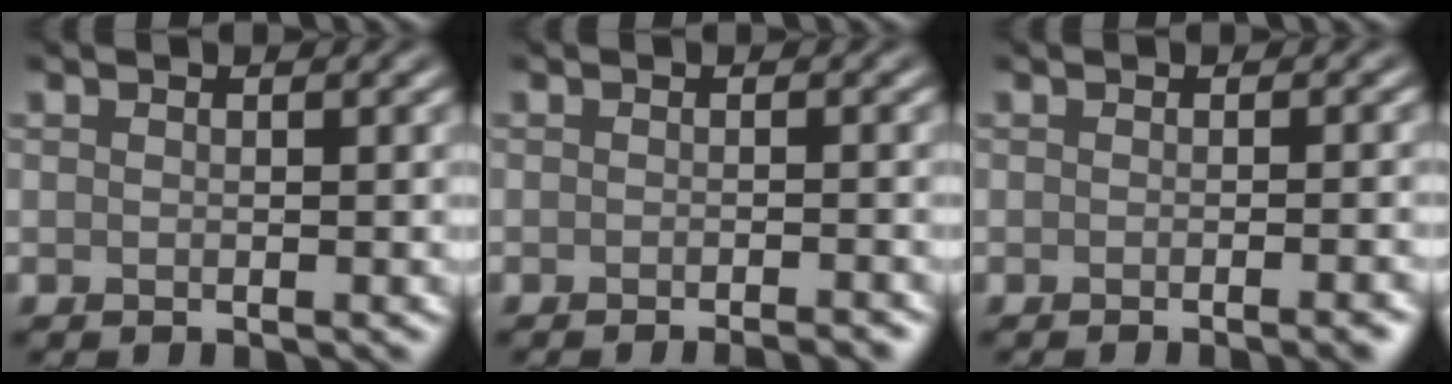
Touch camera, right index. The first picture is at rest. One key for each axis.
{"total": 2.3, "fx": -1.7, "fy": 0.5, "fz": 1.5, "tx": -0.006, "ty": 0.002, "tz": -0.024}
{"total": 3.1, "fx": -1.4, "fy": 1.0, "fz": 2.6, "tx": -0.009, "ty": 0.004, "tz": -0.017}